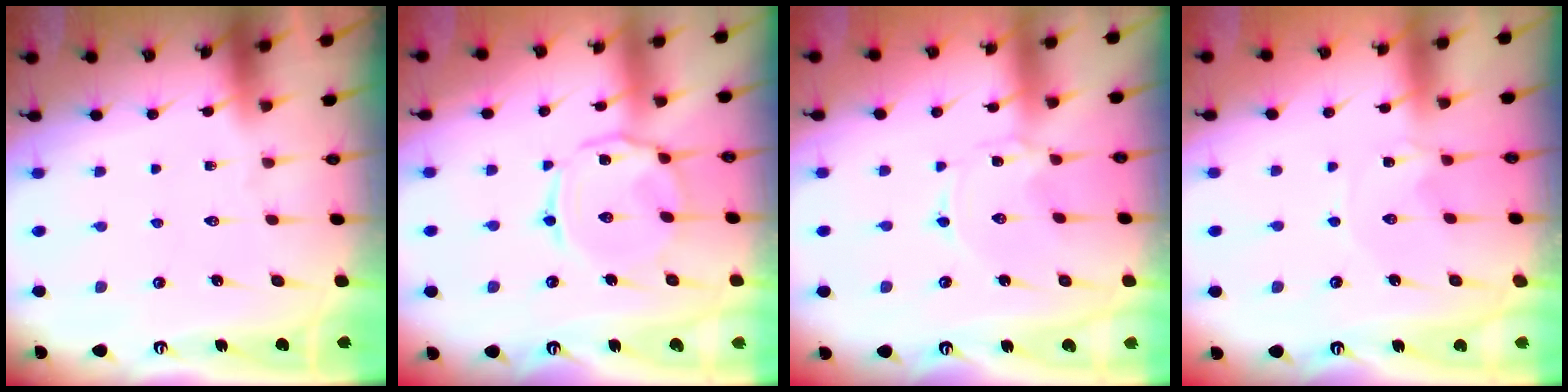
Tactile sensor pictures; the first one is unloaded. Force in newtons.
{"total": 7.2, "press": 7.2, "slide": 0.6}
{"total": 0.0}
{"total": 0.0}